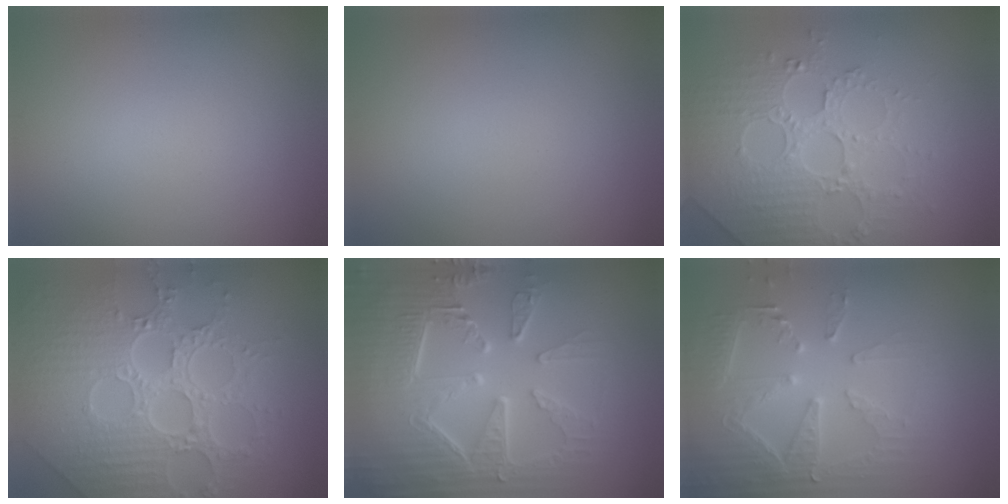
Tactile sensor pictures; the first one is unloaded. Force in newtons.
{"total": 0.0}
{"total": 4.4, "press": 4.3, "slide": 1.1}
{"total": 8.6, "press": 6.3, "slide": 5.8}
{"total": 9.2, "press": 6.6, "slide": 6.4}
{"total": 4.5, "press": 4.5, "slide": 0.3}